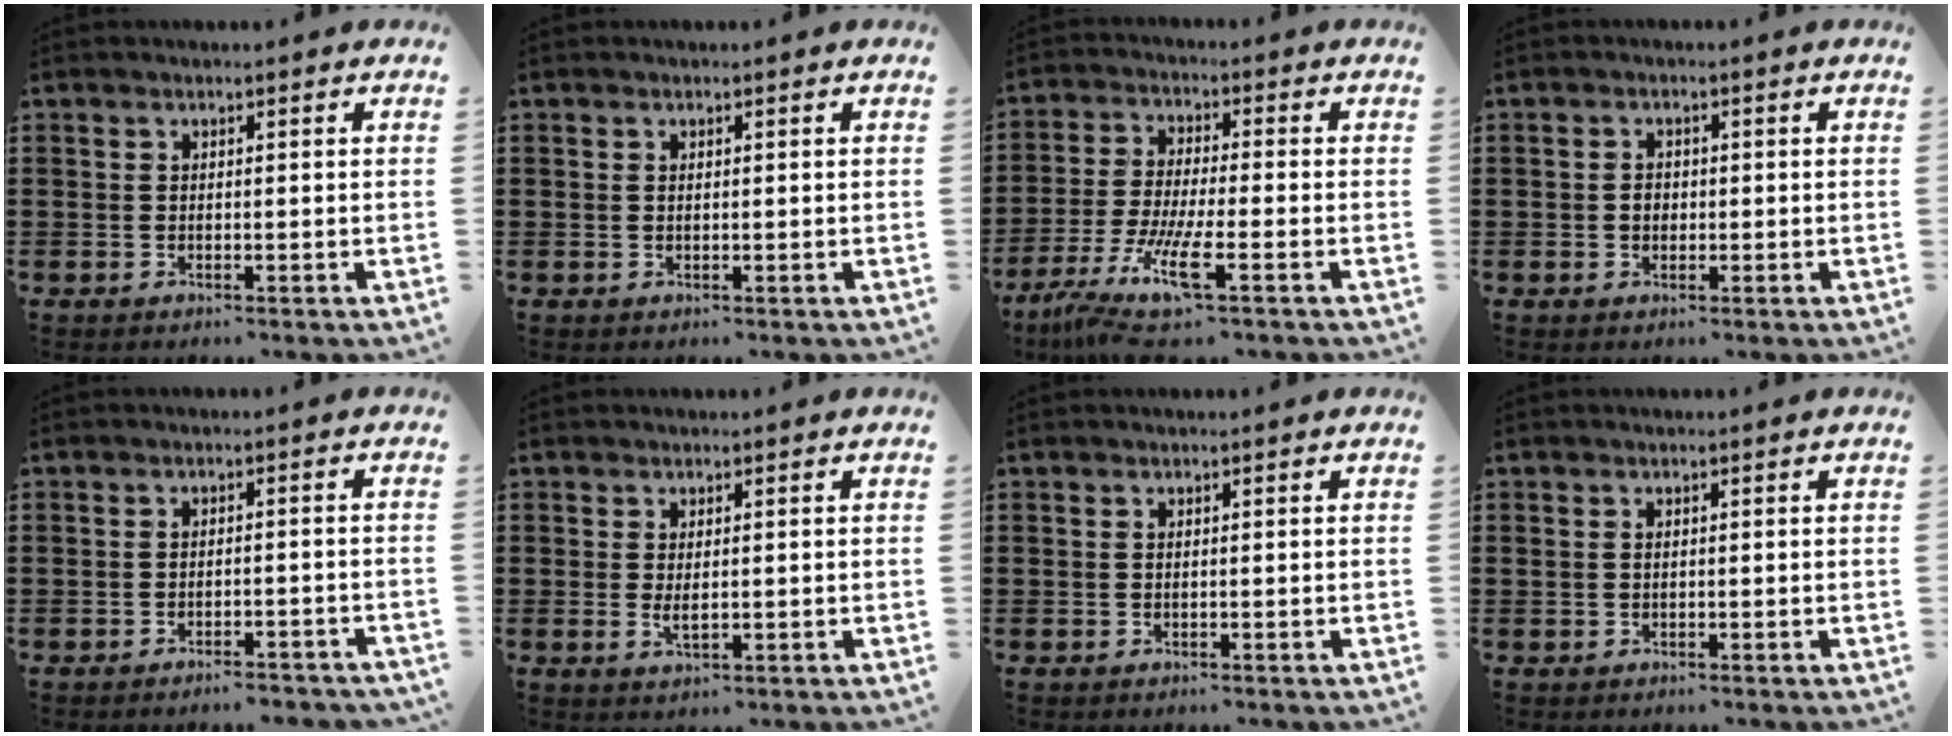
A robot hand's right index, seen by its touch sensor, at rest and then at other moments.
{"total": 0.0}
{"total": 9.7, "force": [-5.7, 1.8, 7.7], "torque": [-0.174, -0.014, -0.112]}
{"total": 1.6, "force": [-0.2, 1.3, 1.0], "torque": [-0.020, 0.006, -0.007]}
{"total": 2.3, "force": [-2.3, 0.1, 0.4], "torque": [-0.011, -0.002, -0.047]}
{"total": 2.0, "force": [0.2, 0.7, 1.9], "torque": [-0.037, 0.000, 0.003]}
{"total": 0.0}
{"total": 0.5, "force": [0.1, 0.5, 0.2], "torque": [-0.007, 0.003, 0.003]}